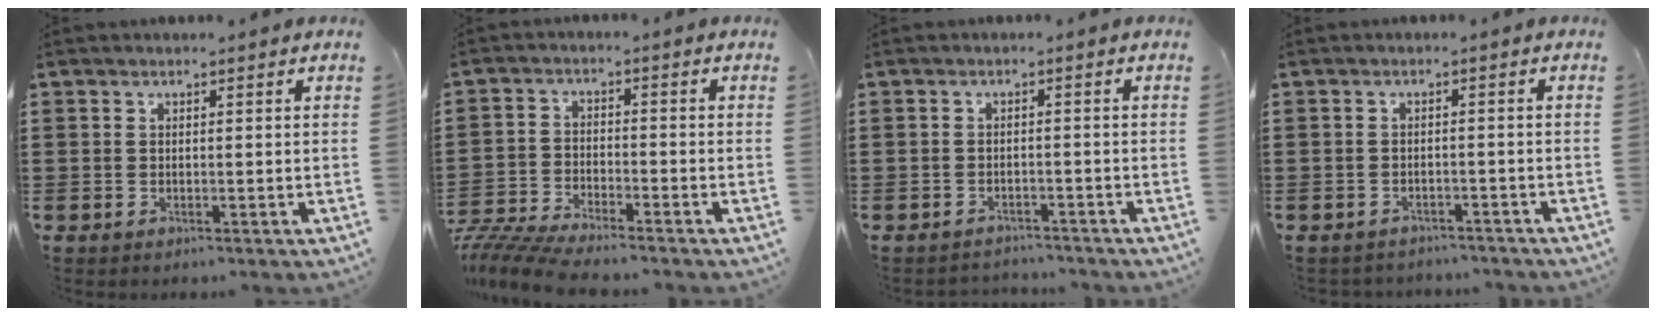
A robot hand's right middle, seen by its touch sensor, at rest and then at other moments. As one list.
[{"total": 5.6, "force": [-5.4, 0.1, 1.4], "torque": [-0.049, -0.013, -0.113]}, {"total": 1.7, "force": [-1.7, 0.2, -0.2], "torque": [-0.003, 0.001, -0.038]}, {"total": 1.8, "force": [-1.8, 0.2, -0.1], "torque": [-0.005, -0.001, -0.039]}]